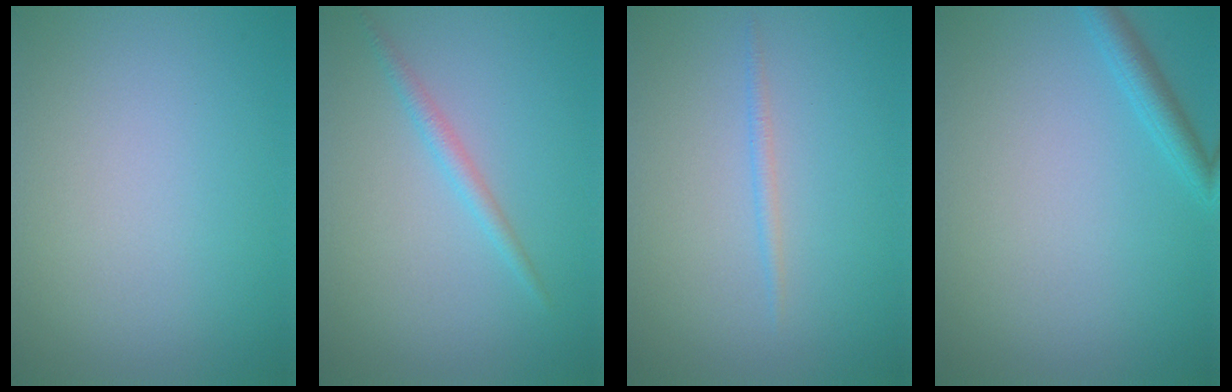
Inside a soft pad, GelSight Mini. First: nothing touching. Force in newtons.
{"total": 1.5, "press": 1.5, "slide": 0.1}
{"total": 0.9, "press": 0.9, "slide": 0.1}
{"total": 1.9, "press": 1.9, "slide": 0.2}